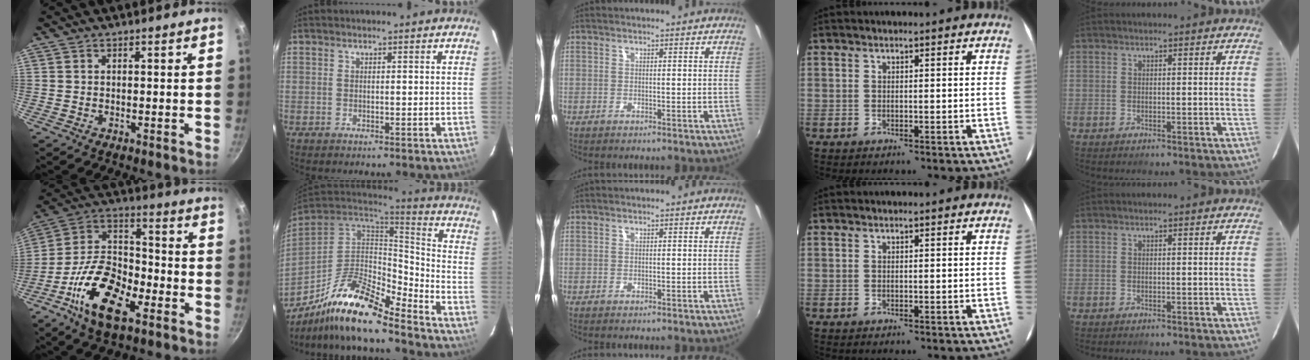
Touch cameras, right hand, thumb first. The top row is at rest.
{"thumb": {"total": 19.1, "force": [-8.7, 9.6, 14.1], "torque": [-0.245, 0.051, -0.178]}, "index": {"total": 18.5, "force": [-13.6, 4.3, 11.8], "torque": [-0.227, -0.012, -0.259]}}